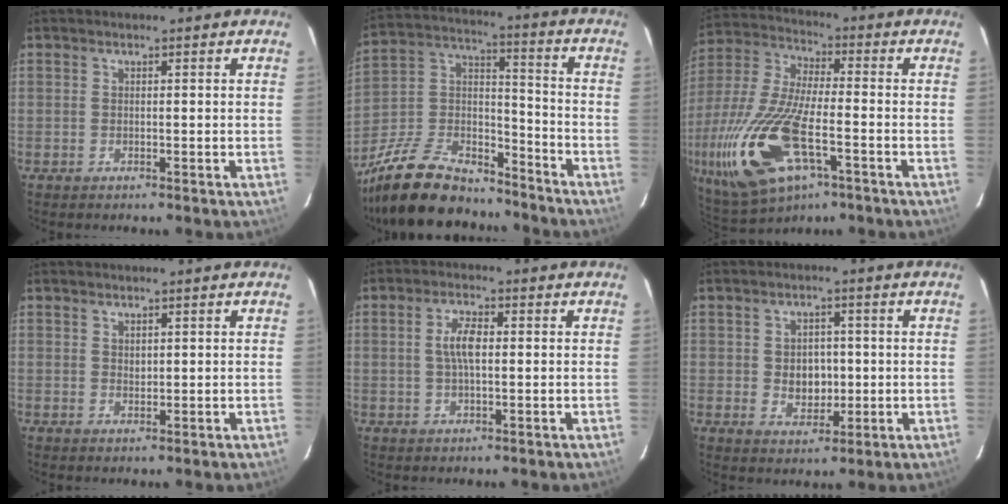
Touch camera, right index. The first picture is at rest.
{"total": 21.9, "force": [-16.8, 9.5, 10.4], "torque": [-0.230, 0.023, -0.275]}
{"total": 23.1, "force": [-9.0, 9.4, 19.1], "torque": [-0.429, -0.044, -0.161]}
{"total": 1.1, "force": [0.8, 0.7, 0.2], "torque": [0.000, 0.001, 0.015]}
{"total": 4.3, "force": [0.4, 1.6, 3.9], "torque": [-0.079, 0.006, 0.010]}
{"total": 5.4, "force": [-0.1, 4.4, 3.2], "torque": [-0.055, 0.002, 0.009]}